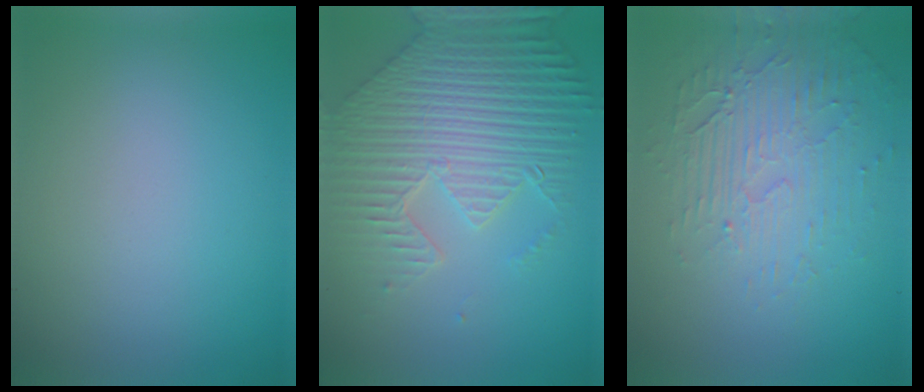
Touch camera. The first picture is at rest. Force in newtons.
{"total": 8.7, "press": 6.3, "slide": 6.0}
{"total": 5.7, "press": 3.3, "slide": 4.6}